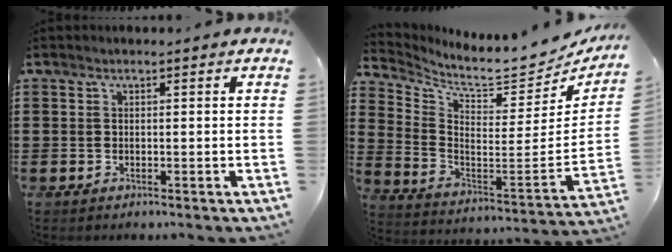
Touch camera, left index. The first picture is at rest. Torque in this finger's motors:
{"motor_torque": [-0.33, -1.80, -0.50, -0.12]}